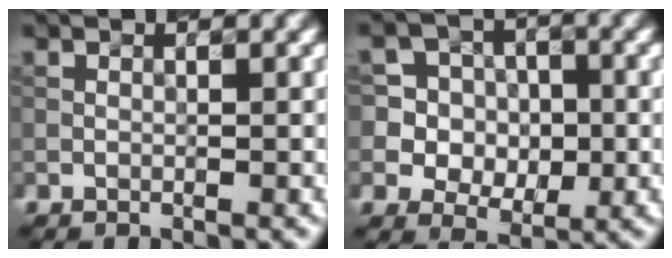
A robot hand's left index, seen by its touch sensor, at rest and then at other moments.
{"total": 7.6, "force": [0.9, 7.0, 2.9], "torque": [-0.076, 0.033, 0.015]}